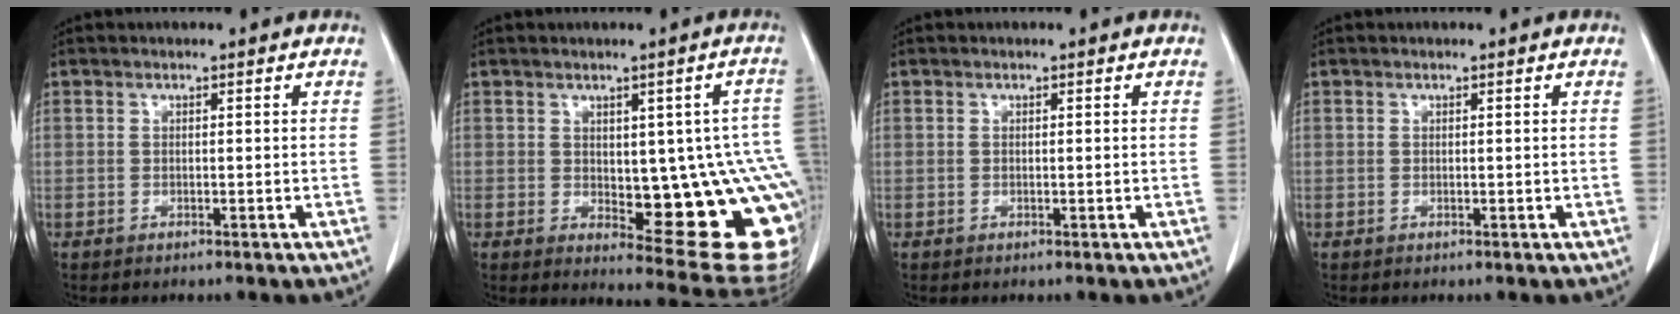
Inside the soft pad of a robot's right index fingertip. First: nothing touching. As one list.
[{"total": 17.1, "force": [-2.3, 6.0, 15.8], "torque": [-0.117, 0.014, -0.006]}, {"total": 0.0}, {"total": 0.0}]